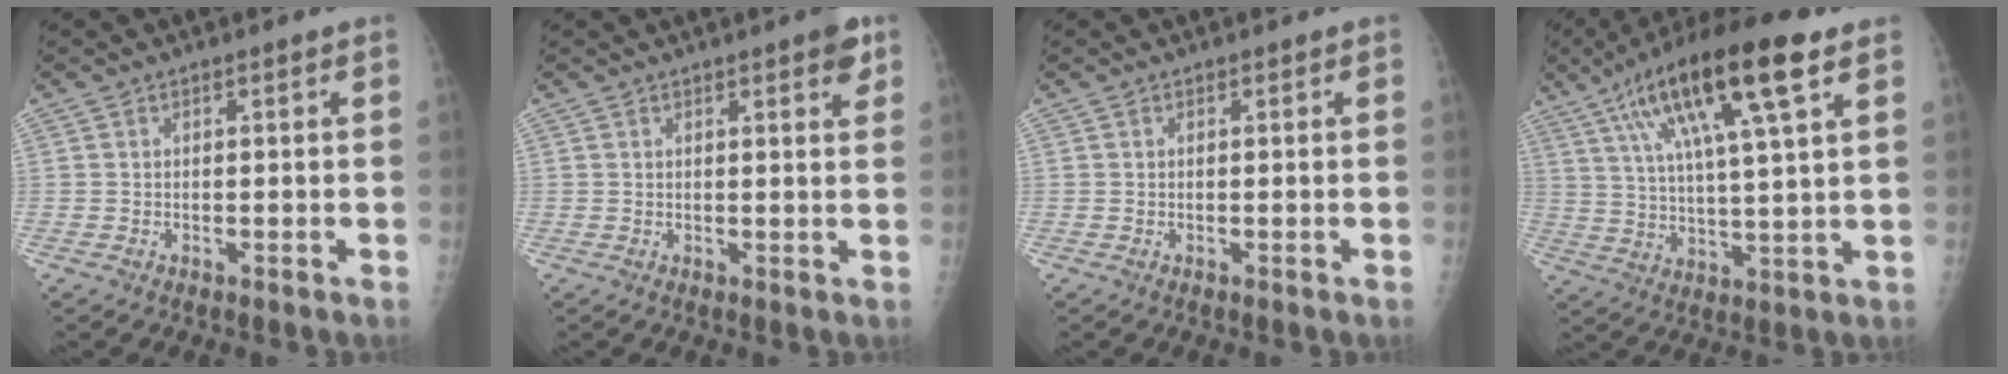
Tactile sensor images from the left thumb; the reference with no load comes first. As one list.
[{"total": 3.4, "force": [1.9, 0.8, 2.6], "torque": [-0.027, -0.007, 0.021]}, {"total": 0.0}, {"total": 19.5, "force": [9.3, 4.1, 16.7], "torque": [-0.291, -0.004, 0.157]}]